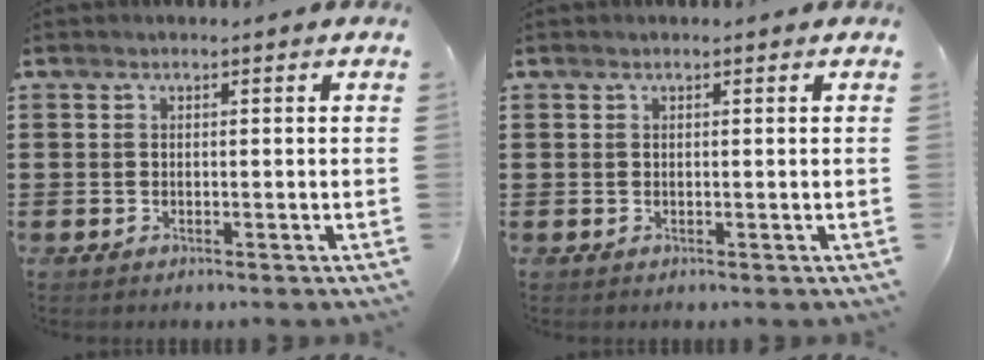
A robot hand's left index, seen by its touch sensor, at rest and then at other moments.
{"total": 0.0}